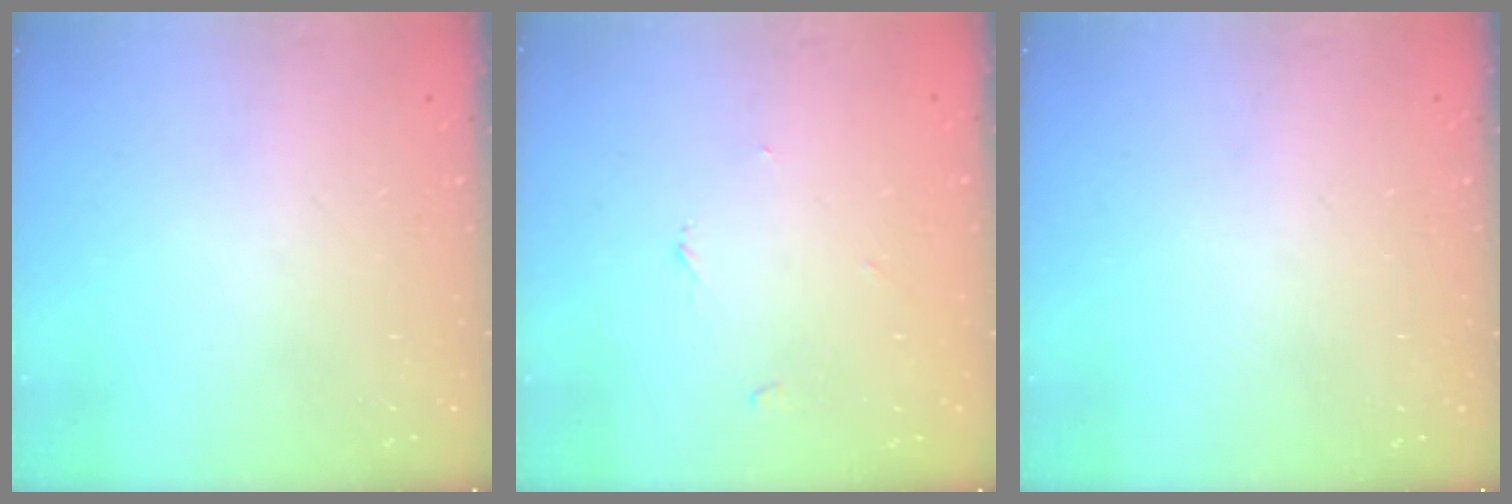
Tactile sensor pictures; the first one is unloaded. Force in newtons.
{"total": 2.5, "press": 2.5, "slide": 0.3}
{"total": 0.0}